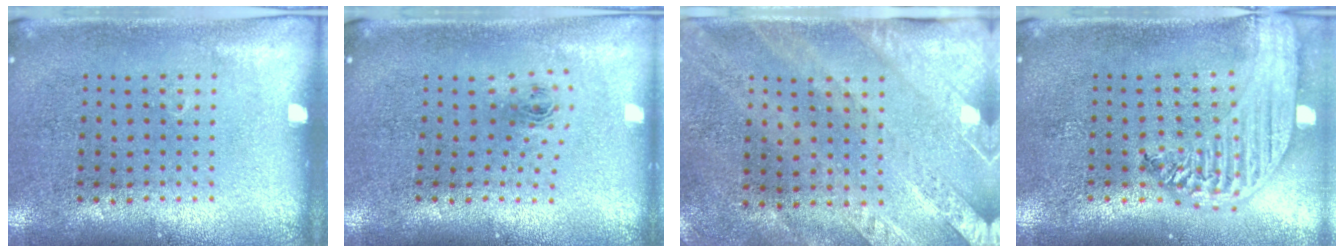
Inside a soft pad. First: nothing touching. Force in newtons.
{"total": 0.8, "press": 0.3, "slide": 0.7}
{"total": 2.5, "press": 2.1, "slide": 1.3}
{"total": 2.9, "press": 2.4, "slide": 1.7}